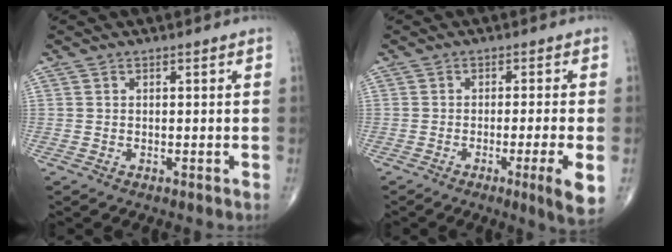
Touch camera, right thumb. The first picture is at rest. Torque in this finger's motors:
{"motor_torque": [-0.12, 0.28, 0.14, 0.05, 0.06]}